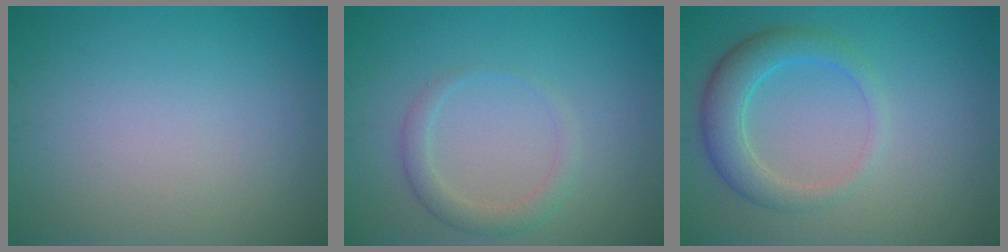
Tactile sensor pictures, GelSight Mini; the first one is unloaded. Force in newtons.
{"total": 2.0, "press": 2.0, "slide": 0.2}
{"total": 3.9, "press": 3.9, "slide": 0.2}